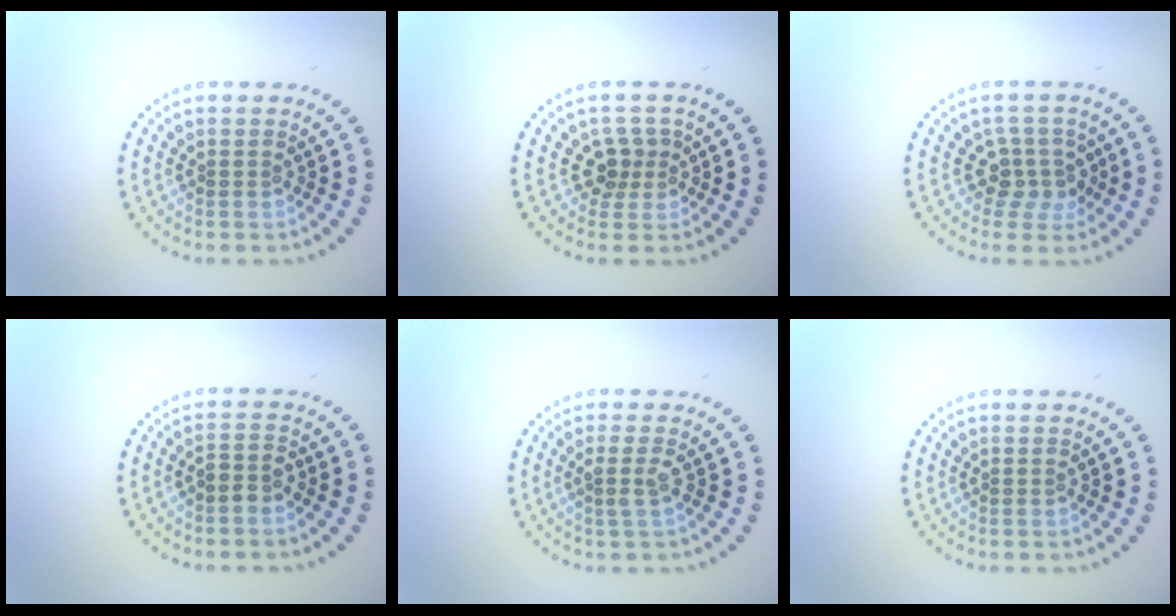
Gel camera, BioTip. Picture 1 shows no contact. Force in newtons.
{"total": 2.3, "press": 1.8, "slide": 1.4}
{"total": 2.6, "press": 2.0, "slide": 1.7}
{"total": 1.5, "press": 1.2, "slide": 0.8}
{"total": 1.3, "press": 1.1, "slide": 0.7}
{"total": 0.0}